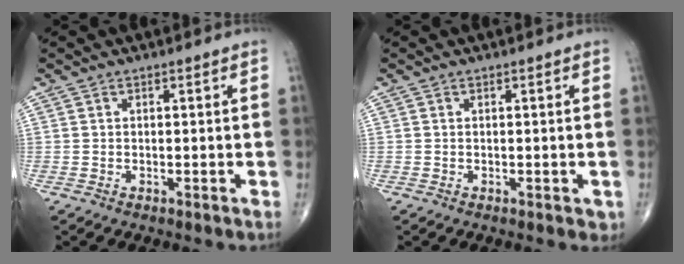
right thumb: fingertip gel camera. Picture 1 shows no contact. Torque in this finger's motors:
{"motor_torque": [1.23, -0.06, 0.59, -0.84, 0.20]}